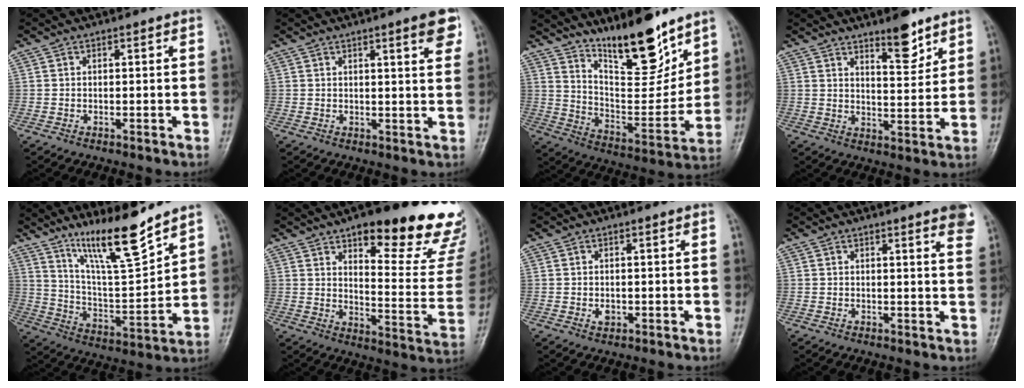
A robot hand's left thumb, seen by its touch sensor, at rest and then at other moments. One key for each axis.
{"total": 5.8, "fx": 3.1, "fy": 0.9, "fz": 4.8, "tx": -0.055, "ty": -0.012, "tz": 0.038}
{"total": 17.1, "fx": 12.9, "fy": 4.9, "fz": 10.0, "tx": -0.117, "ty": -0.094, "tz": 0.226}
{"total": 7.5, "fx": 5.4, "fy": 2.4, "fz": 4.6, "tx": -0.050, "ty": -0.042, "tz": 0.082}
{"total": 14.2, "fx": 11.0, "fy": 1.5, "fz": 8.8, "tx": -0.139, "ty": -0.077, "tz": 0.204}
{"total": 25.3, "fx": 16.1, "fy": 7.9, "fz": 17.8, "tx": -0.181, "ty": -0.085, "tz": 0.212}
{"total": 1.2, "fx": 0.0, "fy": 0.9, "fz": 0.8, "tx": -0.009, "ty": -0.001, "tz": 0.002}
{"total": 5.0, "fx": 3.4, "fy": 0.5, "fz": 3.6, "tx": -0.034, "ty": -0.010, "tz": 0.031}